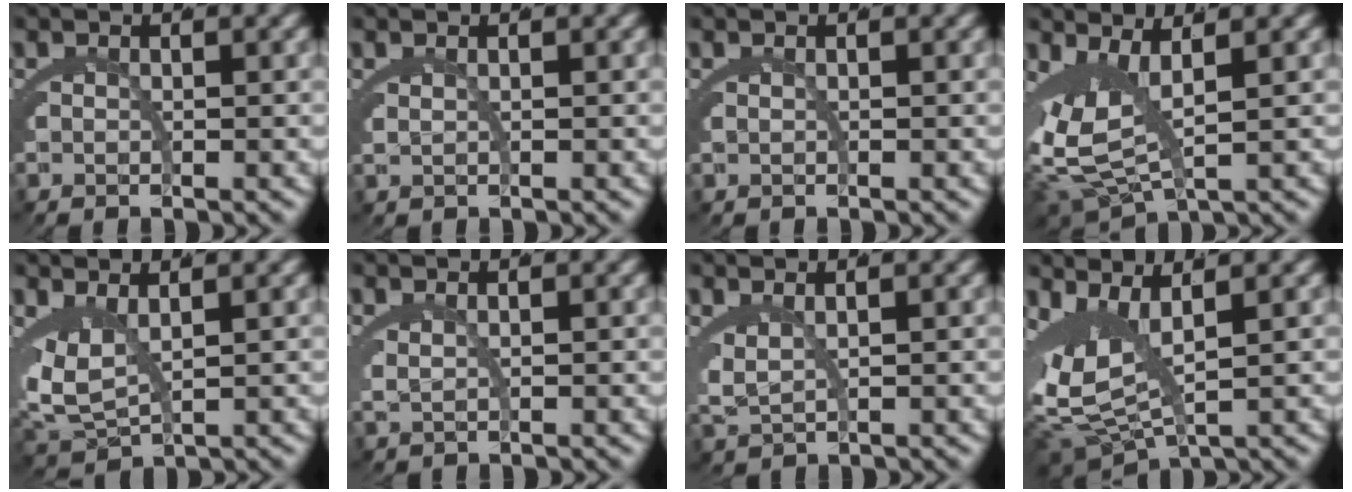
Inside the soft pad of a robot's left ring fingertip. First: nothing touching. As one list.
[{"total": 1.0, "force": [0.7, -0.6, 0.3], "torque": [-0.003, -0.003, 0.021]}, {"total": 0.0}, {"total": 8.2, "force": [0.9, 5.7, 5.8], "torque": [-0.142, -0.024, 0.024]}, {"total": 5.8, "force": [0.9, 4.5, 3.5], "torque": [-0.101, -0.023, 0.027]}, {"total": 1.3, "force": [1.0, -0.1, 0.8], "torque": [-0.016, -0.005, 0.028]}, {"total": 2.2, "force": [1.0, 1.1, 1.6], "torque": [-0.054, -0.020, 0.037]}, {"total": 8.4, "force": [0.9, 6.0, 5.9], "torque": [-0.141, -0.021, 0.021]}]